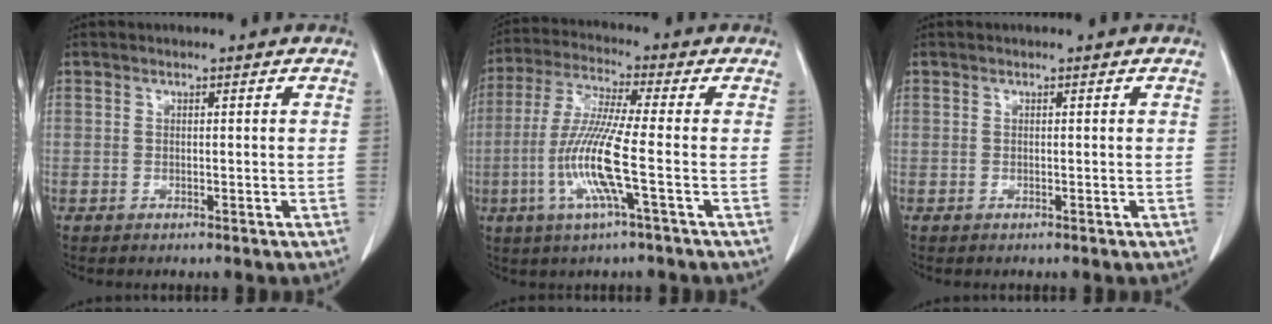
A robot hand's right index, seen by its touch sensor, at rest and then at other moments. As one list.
[{"total": 11.0, "force": [-2.8, -0.4, 10.6], "torque": [-0.221, -0.013, -0.065]}, {"total": 0.0}]